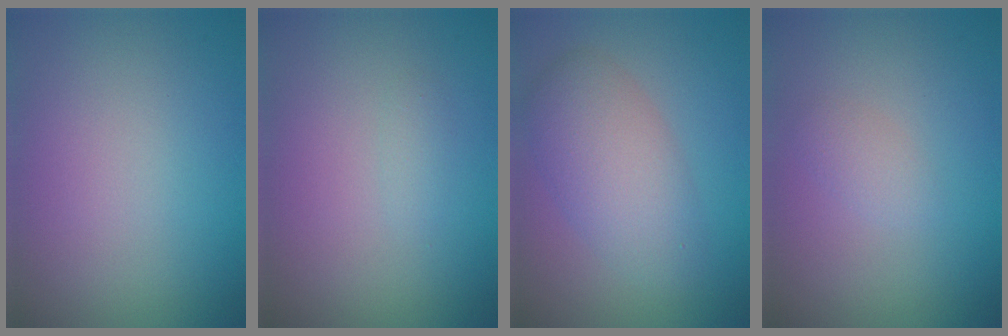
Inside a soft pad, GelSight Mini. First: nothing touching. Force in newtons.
{"total": 0.7, "press": 0.7, "slide": 0.0}
{"total": 4.7, "press": 4.7, "slide": 0.1}
{"total": 1.0, "press": 1.0, "slide": 0.1}